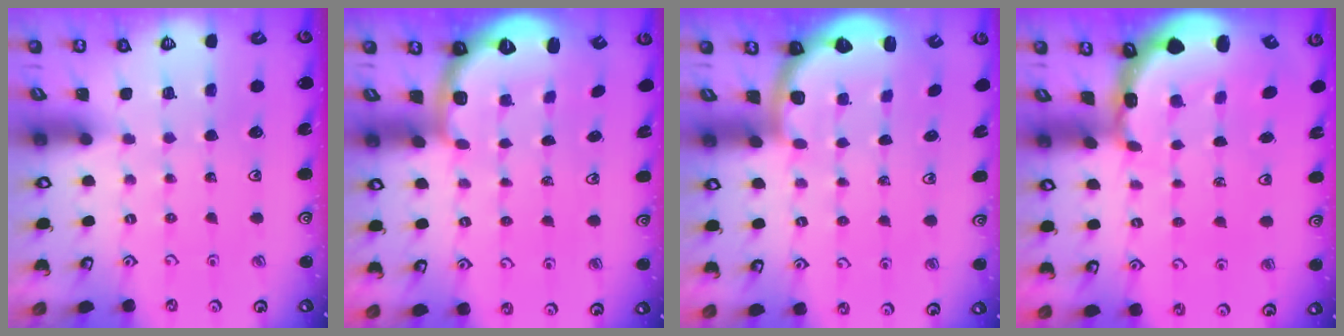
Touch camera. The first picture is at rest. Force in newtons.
{"total": 2.6, "press": 1.6, "slide": 2.1}
{"total": 2.7, "press": 2.0, "slide": 1.7}
{"total": 2.2, "press": 2.0, "slide": 1.0}